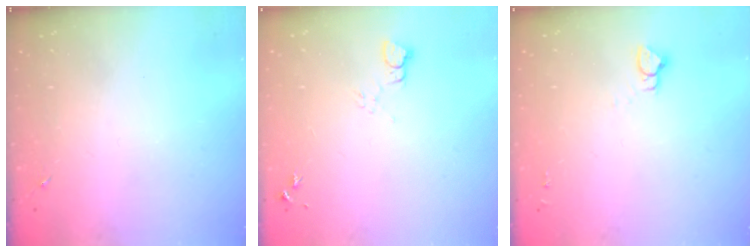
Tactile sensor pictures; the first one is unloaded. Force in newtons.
{"total": 3.5, "press": 3.5, "slide": 0.4}
{"total": 3.3, "press": 3.3, "slide": 0.2}